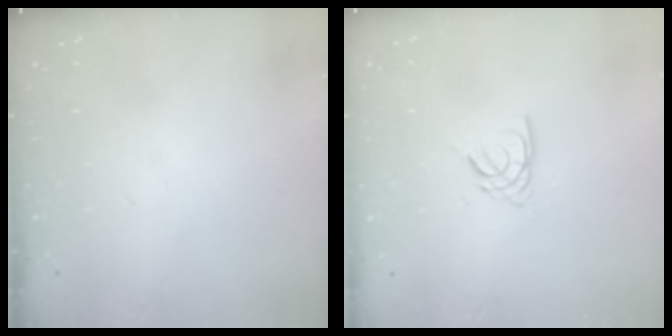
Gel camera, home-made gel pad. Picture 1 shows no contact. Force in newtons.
{"total": 3.8, "press": 3.7, "slide": 0.4}